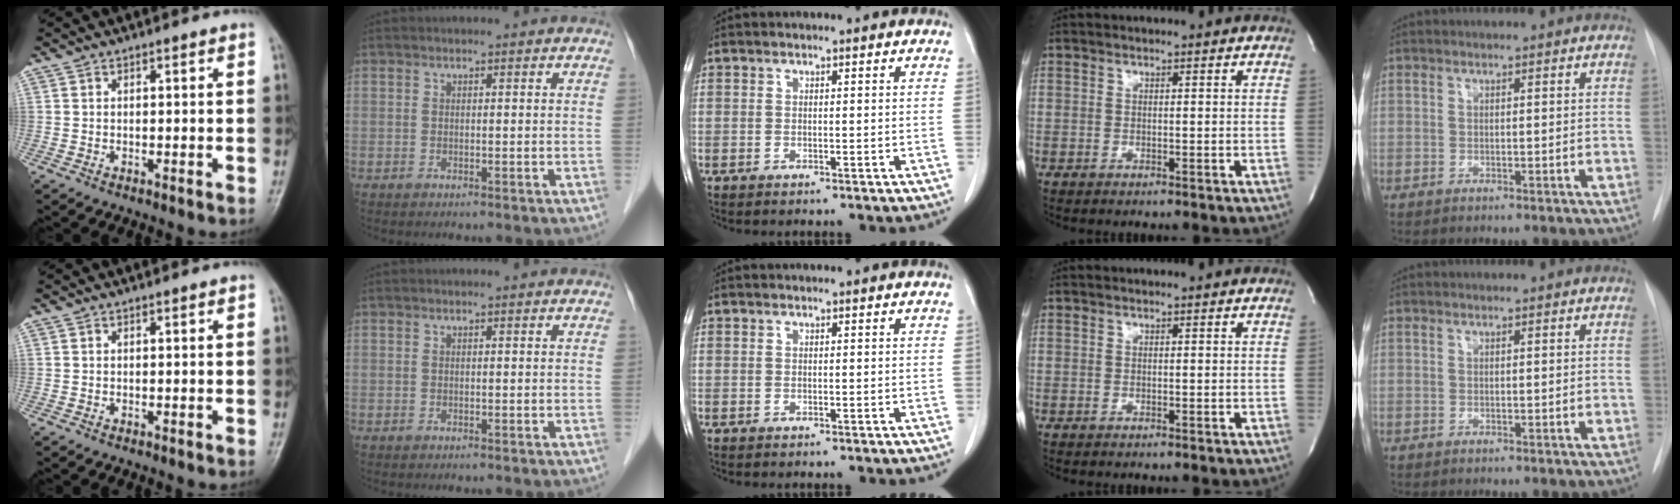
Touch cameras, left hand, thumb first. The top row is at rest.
{}